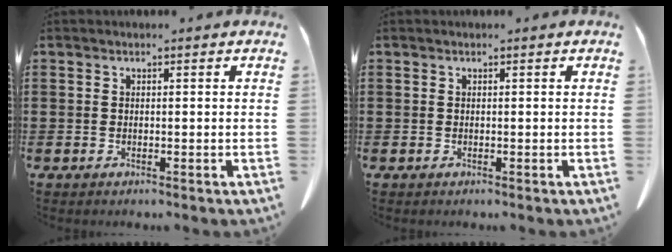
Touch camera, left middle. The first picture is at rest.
{"total": 0.0}